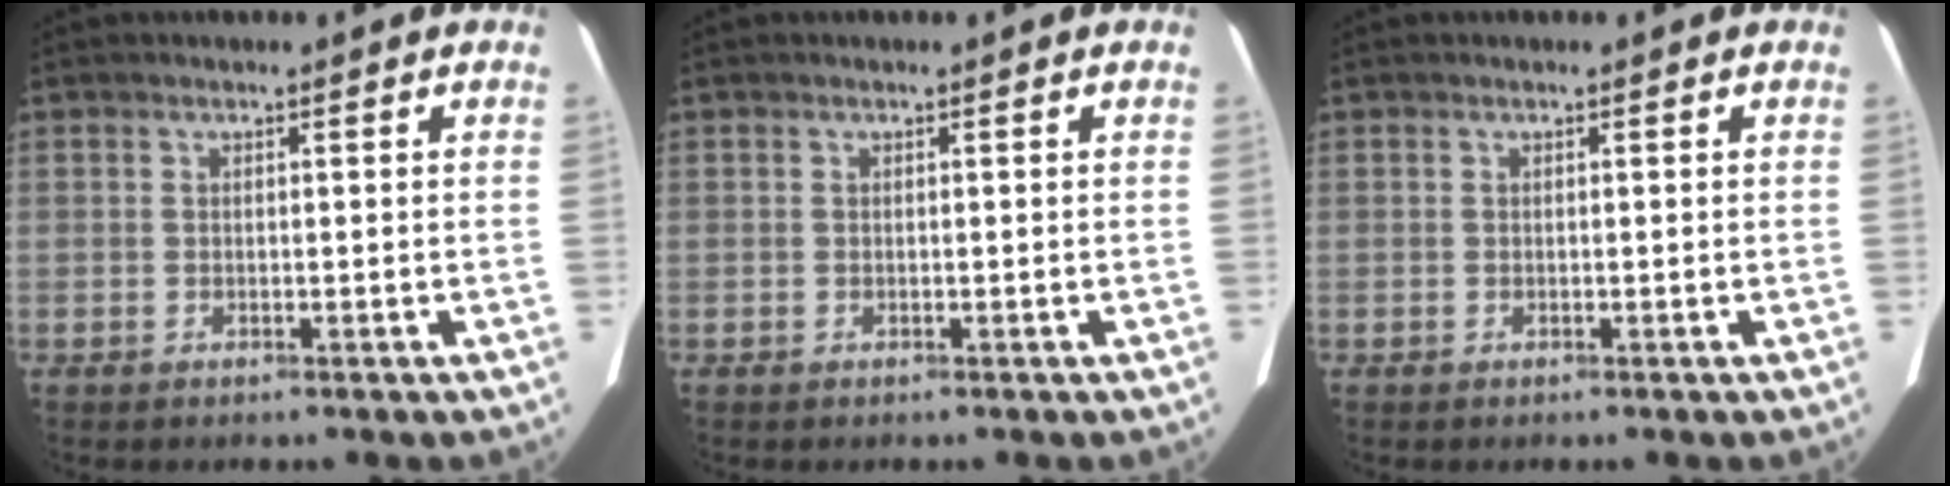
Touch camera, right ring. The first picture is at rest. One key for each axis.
{"total": 0.0}
{"total": 0.0}